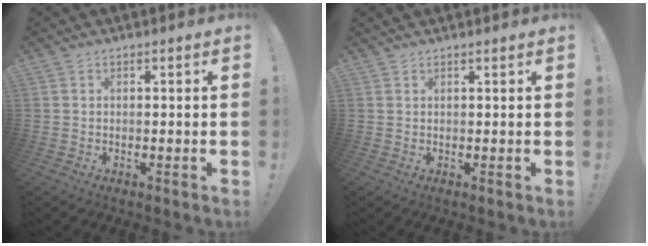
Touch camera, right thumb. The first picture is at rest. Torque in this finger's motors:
{"motor_torque": [-0.25, 0.33, 0.94, 1.01, 0.05]}